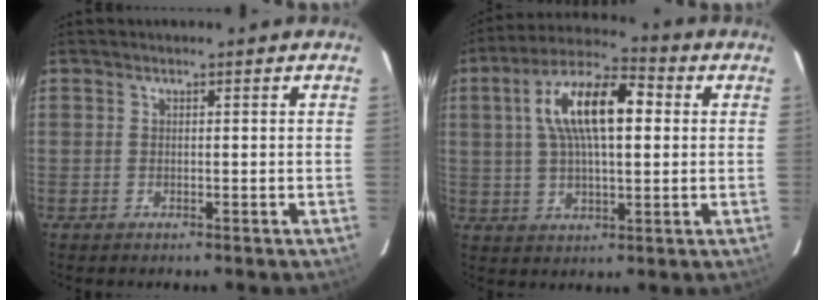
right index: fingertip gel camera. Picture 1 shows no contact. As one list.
[{"total": 14.4, "force": [3.1, 5.5, 12.9], "torque": [-0.237, 0.027, 0.048]}]